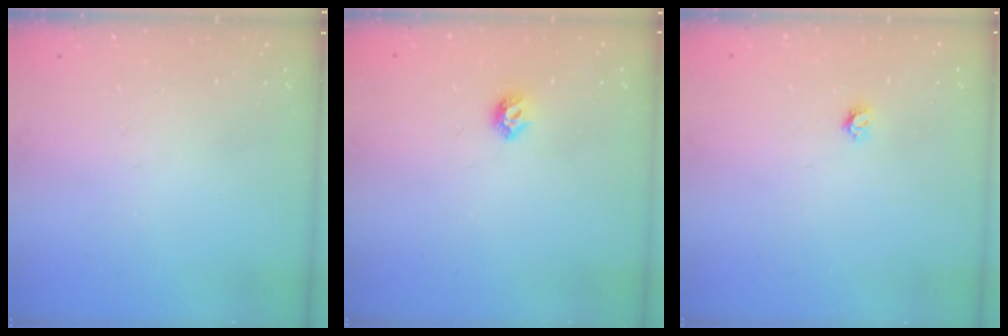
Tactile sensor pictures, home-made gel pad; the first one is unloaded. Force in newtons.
{"total": 5.5, "press": 5.4, "slide": 1.2}
{"total": 3.2, "press": 3.2, "slide": 0.3}